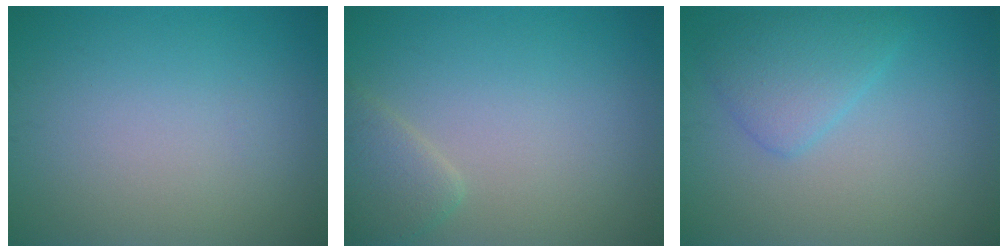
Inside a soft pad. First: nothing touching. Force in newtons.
{"total": 2.3, "press": 2.3, "slide": 0.2}
{"total": 3.2, "press": 3.2, "slide": 0.1}